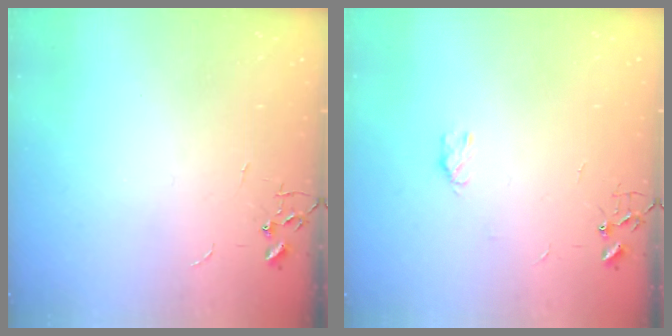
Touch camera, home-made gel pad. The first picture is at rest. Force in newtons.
{"total": 2.5, "press": 2.5, "slide": 0.5}